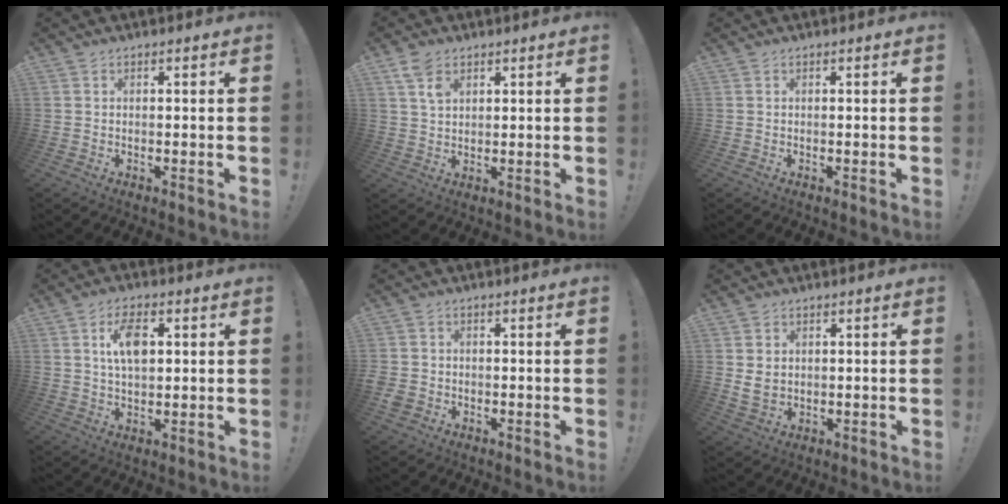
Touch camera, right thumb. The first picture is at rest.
{"total": 5.9, "force": [3.4, 3.6, 3.3], "torque": [-0.059, -0.010, 0.065]}
{"total": 0.0}
{"total": 8.7, "force": [2.3, 4.7, 7.0], "torque": [-0.106, 0.000, 0.038]}
{"total": 2.9, "force": [-1.0, 2.4, 1.2], "torque": [-0.029, 0.004, -0.016]}
{"total": 4.4, "force": [1.8, 3.5, 1.9], "torque": [-0.024, 0.000, 0.035]}